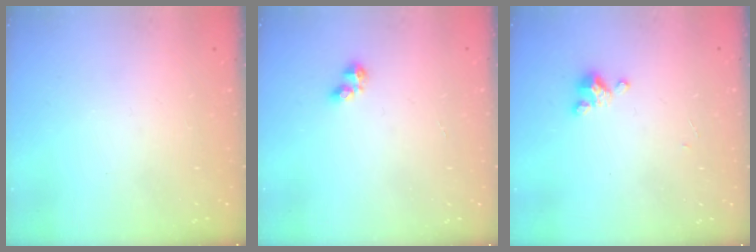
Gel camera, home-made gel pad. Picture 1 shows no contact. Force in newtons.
{"total": 2.9, "press": 2.8, "slide": 0.5}
{"total": 2.5, "press": 2.5, "slide": 0.3}